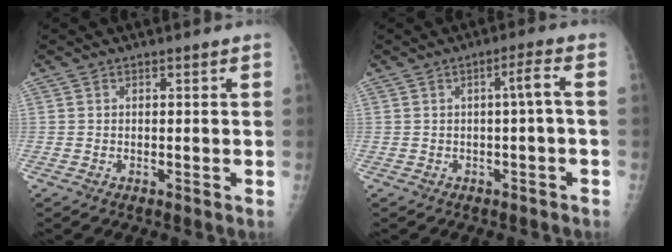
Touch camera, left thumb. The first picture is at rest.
{"total": 2.5, "force": [-0.3, -0.3, 2.5], "torque": [-0.045, 0.015, -0.002]}